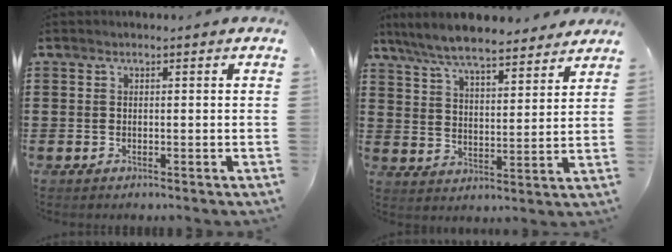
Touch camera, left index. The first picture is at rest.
{"total": 7.7, "force": [7.1, 0.8, 2.9], "torque": [-0.085, -0.033, 0.126]}